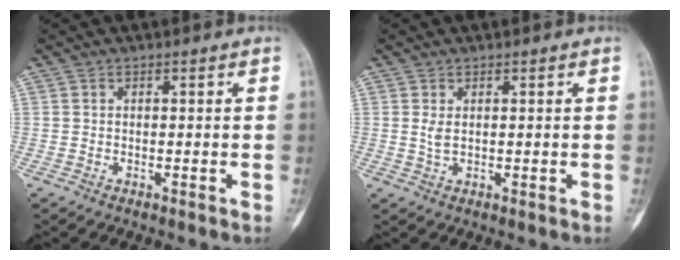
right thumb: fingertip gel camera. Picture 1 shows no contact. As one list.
[{"total": 1.6, "force": [0.5, 0.6, 1.5], "torque": [-0.031, 0.000, 0.015]}]